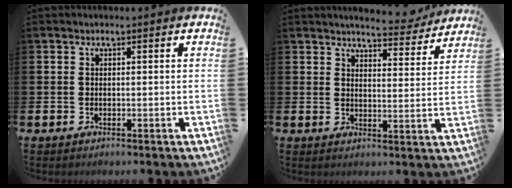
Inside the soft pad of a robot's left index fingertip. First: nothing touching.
{"total": 4.9, "force": [4.8, 0.7, 0.8], "torque": [-0.013, -0.035, 0.081]}